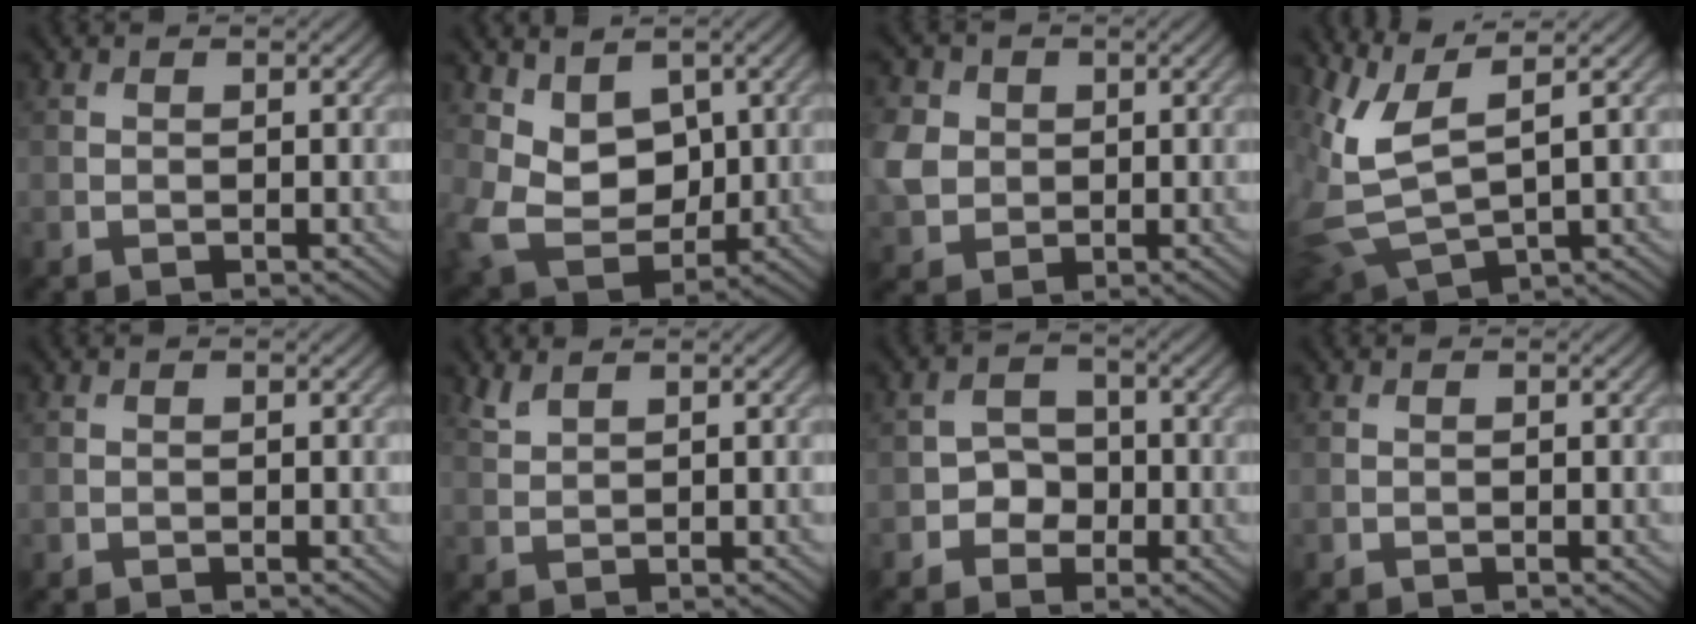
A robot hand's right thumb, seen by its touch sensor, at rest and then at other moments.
{"total": 7.2, "force": [2.6, 5.2, 4.3], "torque": [-0.115, -0.021, 0.043]}
{"total": 5.6, "force": [0.5, 4.9, 2.6], "torque": [-0.085, 0.005, 0.003]}
{"total": 7.9, "force": [3.5, 3.0, 6.5], "torque": [-0.175, -0.003, 0.076]}
{"total": 0.0}
{"total": 1.7, "force": [1.5, 0.3, 0.8], "torque": [-0.028, 0.004, 0.038]}
{"total": 3.2, "force": [-1.1, 2.7, 1.2], "torque": [-0.009, 0.005, -0.028]}
{"total": 0.0}